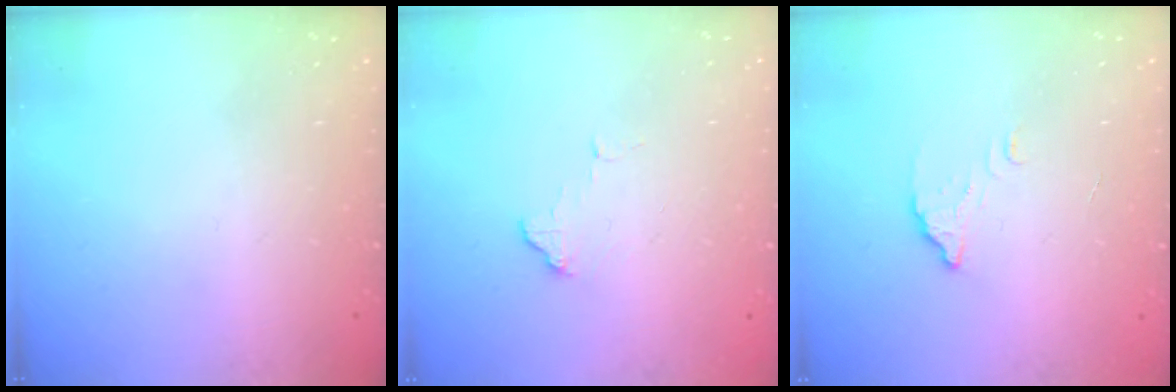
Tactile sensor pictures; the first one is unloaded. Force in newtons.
{"total": 7.1, "press": 7.1, "slide": 0.4}
{"total": 2.3, "press": 2.3, "slide": 0.1}